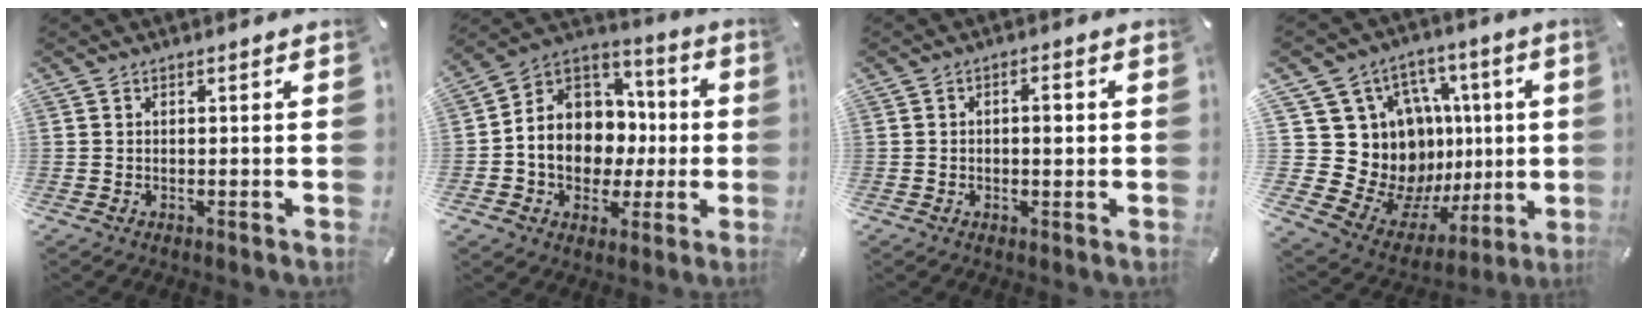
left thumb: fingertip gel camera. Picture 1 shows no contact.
{"total": 12.5, "force": [-1.4, 11.2, 5.5], "torque": [-0.118, -0.007, -0.020]}
{"total": 3.1, "force": [0.1, 1.5, 2.7], "torque": [-0.038, -0.002, -0.003]}
{"total": 22.8, "force": [2.0, 19.2, 12.1], "torque": [-0.185, -0.057, 0.101]}